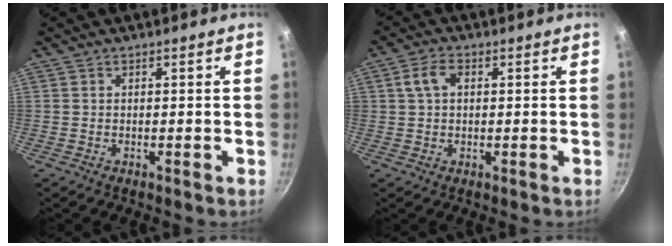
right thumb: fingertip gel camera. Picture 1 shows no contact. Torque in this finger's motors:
{"motor_torque": [1.09, 1.16, 1.30, 0.93, 0.51]}